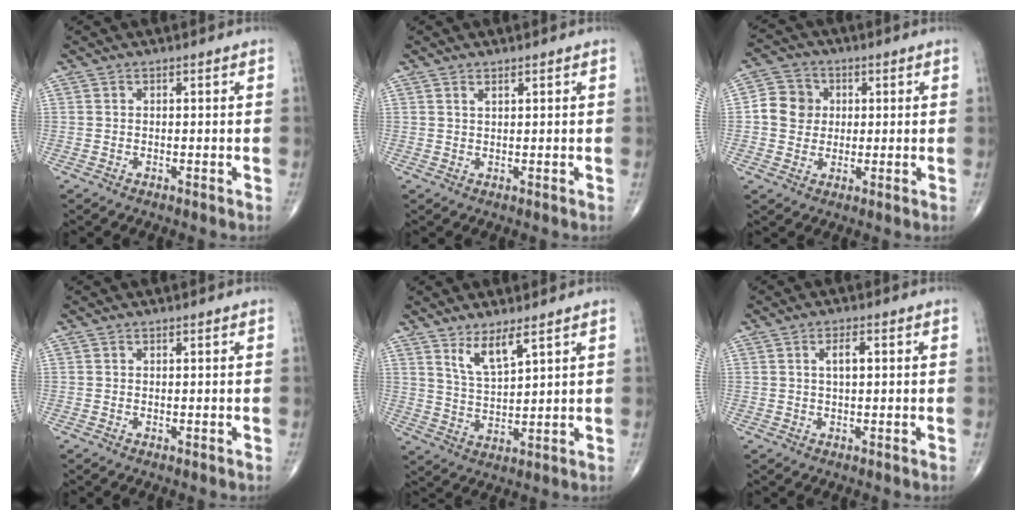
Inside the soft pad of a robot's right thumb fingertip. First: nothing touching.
{"total": 0.9, "force": [0.7, 0.2, 0.6], "torque": [-0.010, -0.002, 0.014]}
{"total": 7.1, "force": [0.7, 6.5, 2.7], "torque": [-0.023, 0.008, 0.004]}
{"total": 0.0}
{"total": 6.2, "force": [4.1, 1.5, 4.5], "torque": [-0.081, -0.035, 0.083]}
{"total": 3.1, "force": [0.7, 1.2, 2.7], "torque": [-0.049, 0.002, 0.012]}